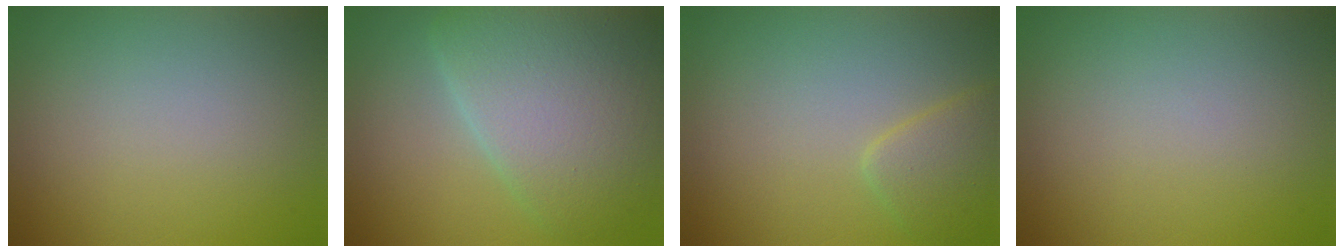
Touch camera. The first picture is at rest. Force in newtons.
{"total": 9.0, "press": 9.0, "slide": 0.4}
{"total": 2.6, "press": 2.6, "slide": 0.1}
{"total": 0.0}